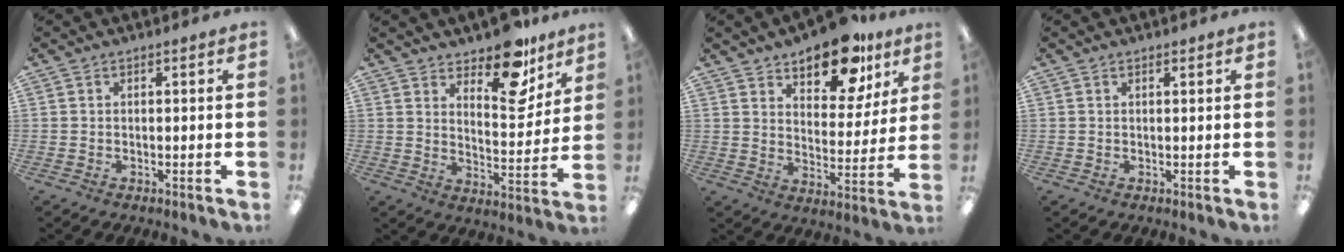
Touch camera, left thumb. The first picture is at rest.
{"total": 14.1, "force": [11.0, 6.0, 6.5], "torque": [-0.076, -0.081, 0.192]}
{"total": 15.7, "force": [11.5, 7.2, 7.7], "torque": [-0.109, -0.065, 0.200]}
{"total": 0.5, "force": [0.5, 0.2, 0.2], "torque": [-0.004, 0.001, 0.008]}